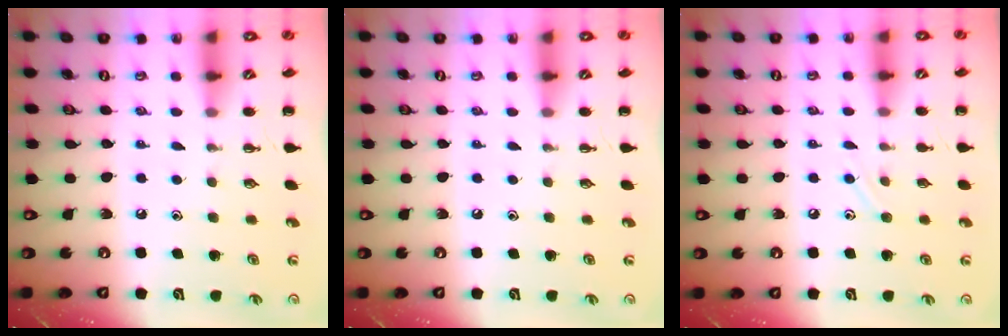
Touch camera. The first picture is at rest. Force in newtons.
{"total": 0.0}
{"total": 5.9, "press": 5.7, "slide": 1.3}